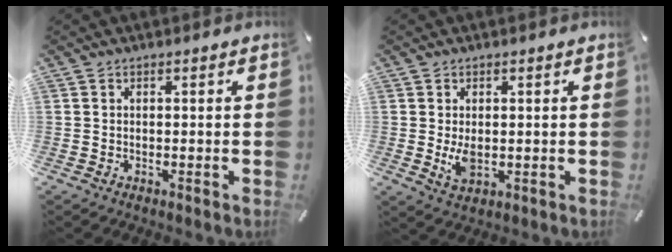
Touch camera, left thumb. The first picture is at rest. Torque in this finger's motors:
{"motor_torque": [0.05, 0.07, 0.18, -0.15, 0.04]}